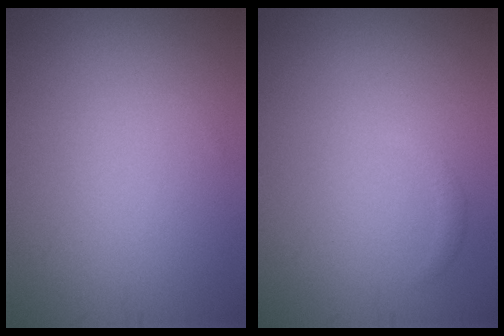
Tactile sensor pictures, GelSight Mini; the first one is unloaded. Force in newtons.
{"total": 0.7, "press": 0.7, "slide": 0.0}